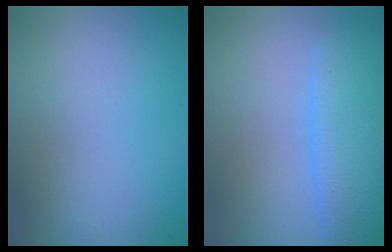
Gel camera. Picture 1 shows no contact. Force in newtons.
{"total": 4.2, "press": 4.1, "slide": 0.2}